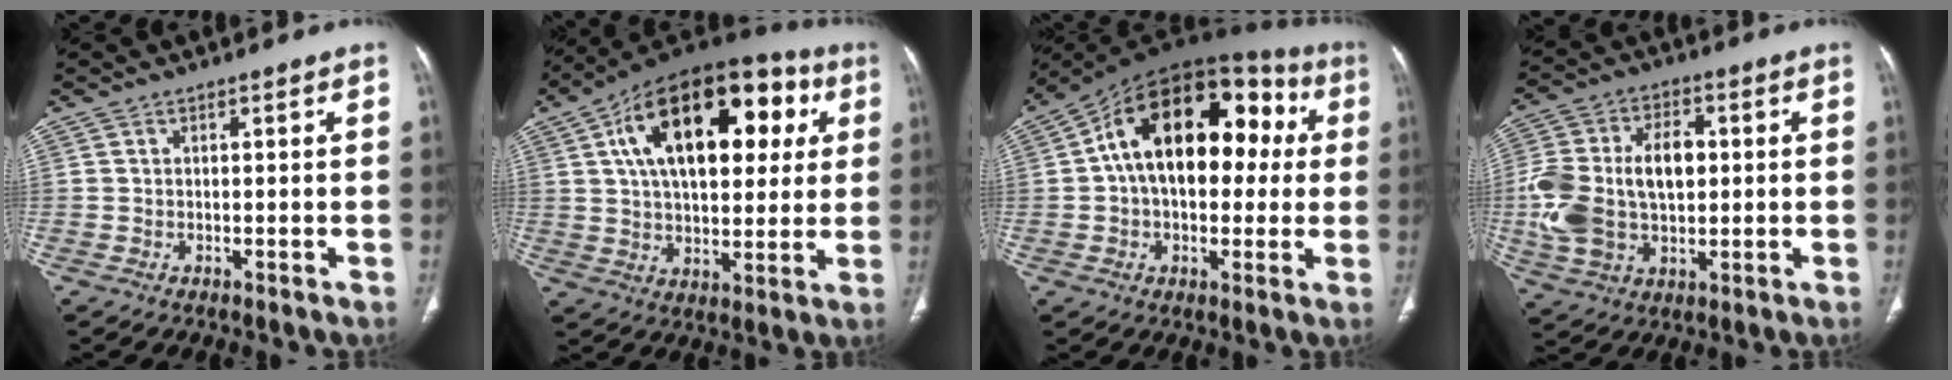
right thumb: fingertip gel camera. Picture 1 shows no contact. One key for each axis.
{"total": 26.5, "fx": 7.9, "fy": 14.3, "fz": 21.0, "tx": -0.304, "ty": 0.022, "tz": 0.118}
{"total": 22.5, "fx": 3.2, "fy": 13.4, "fz": 17.8, "tx": -0.246, "ty": 0.052, "tz": 0.038}
{"total": 17.7, "fx": 0.6, "fy": 11.3, "fz": 13.6, "tx": -0.269, "ty": 0.016, "tz": 0.018}